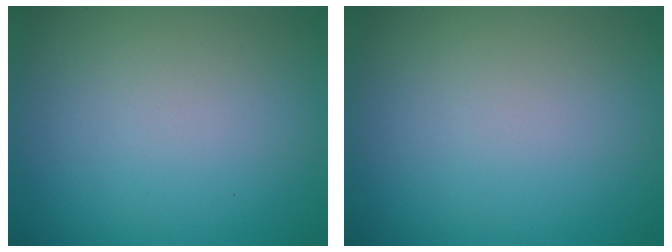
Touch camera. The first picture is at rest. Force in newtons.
{"total": 0.0}